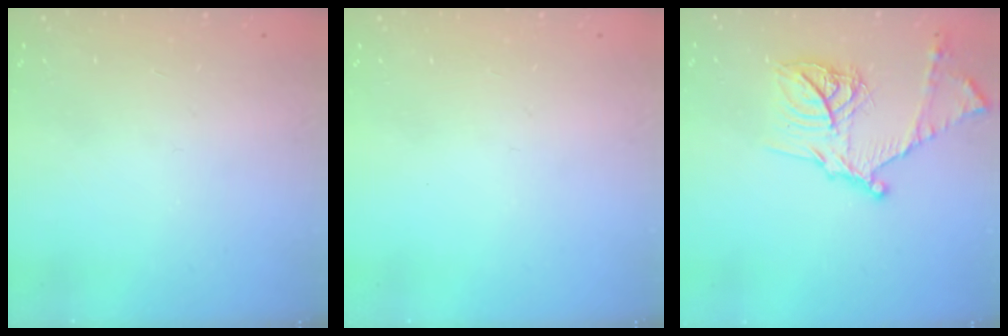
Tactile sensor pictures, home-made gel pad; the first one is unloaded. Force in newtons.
{"total": 0.0}
{"total": 18.3, "press": 18.2, "slide": 1.7}